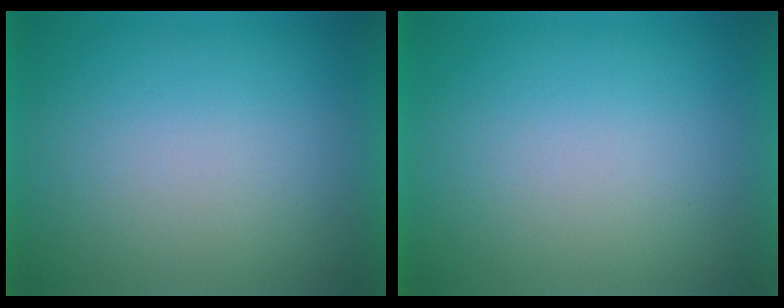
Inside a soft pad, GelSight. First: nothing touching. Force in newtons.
{"total": 0.0}